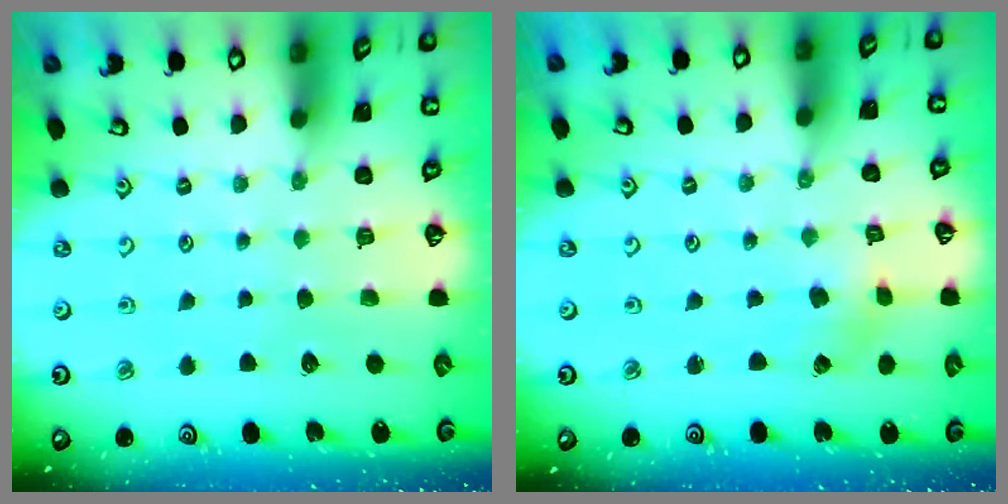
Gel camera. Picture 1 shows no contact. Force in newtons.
{"total": 1.4, "press": 1.4, "slide": 0.2}